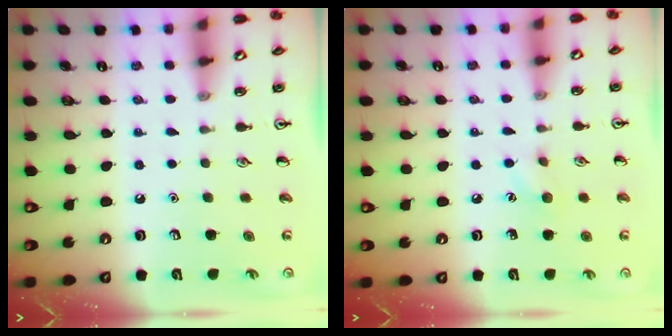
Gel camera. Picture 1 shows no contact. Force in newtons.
{"total": 6.3, "press": 6.0, "slide": 1.9}